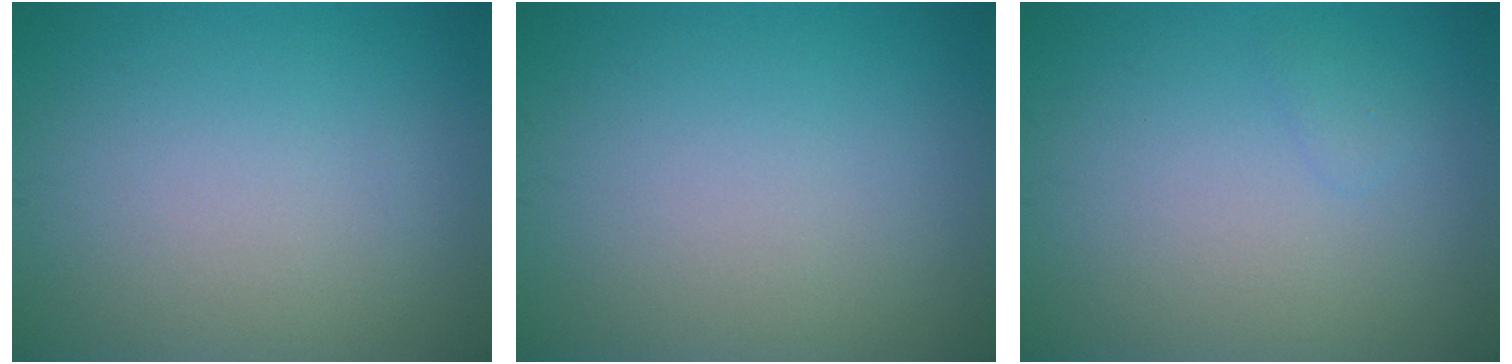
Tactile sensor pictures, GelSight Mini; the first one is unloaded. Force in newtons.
{"total": 0.0}
{"total": 0.7, "press": 0.7, "slide": 0.0}